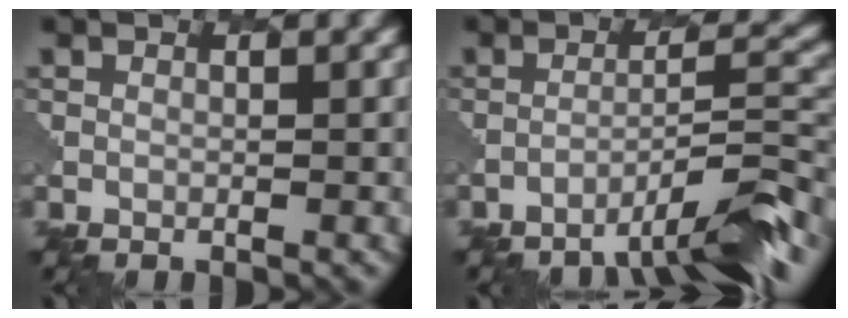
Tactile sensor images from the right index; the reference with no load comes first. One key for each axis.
{"total": 7.6, "fx": -5.6, "fy": 1.0, "fz": 5.1, "tx": -0.069, "ty": 0.016, "tz": -0.087}